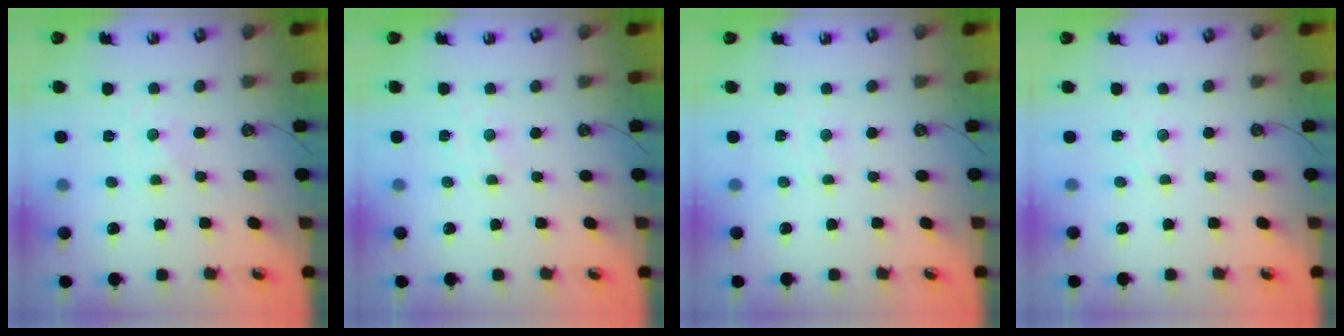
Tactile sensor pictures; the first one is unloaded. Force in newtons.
{"total": 3.0, "press": 3.0, "slide": 0.4}
{"total": 3.5, "press": 3.4, "slide": 0.5}
{"total": 4.2, "press": 4.2, "slide": 0.7}